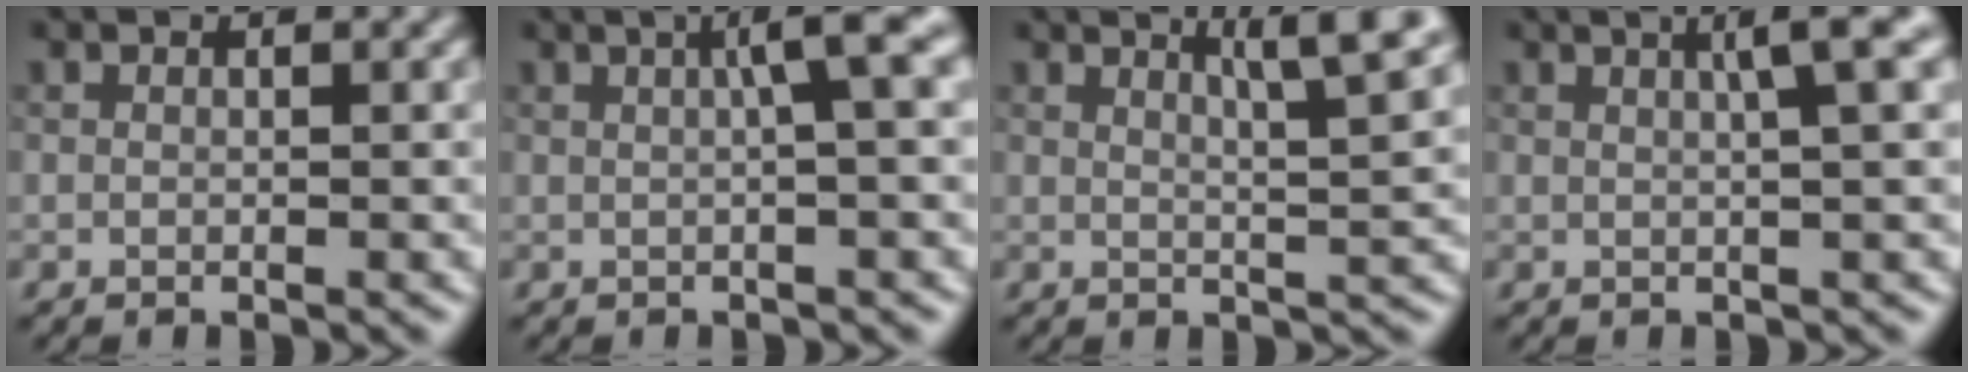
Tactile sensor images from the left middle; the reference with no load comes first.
{"total": 4.2, "force": [0.9, 0.6, 4.0], "torque": [-0.053, 0.016, 0.012]}
{"total": 5.1, "force": [2.7, 0.9, 4.2], "torque": [-0.049, 0.008, 0.037]}
{"total": 3.9, "force": [1.3, 0.5, 3.7], "torque": [-0.045, 0.012, 0.018]}